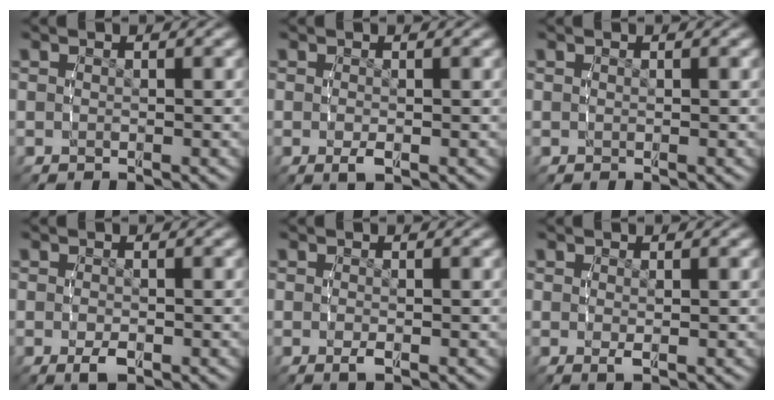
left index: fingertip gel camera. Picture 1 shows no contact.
{"total": 1.1, "force": [-0.4, 0.3, 1.1], "torque": [-0.025, -0.003, -0.006]}
{"total": 0.0}
{"total": 1.7, "force": [-0.7, 0.7, 1.4], "torque": [-0.027, -0.004, -0.013]}
{"total": 0.9, "force": [-0.3, 0.1, 0.9], "torque": [-0.022, -0.001, -0.005]}
{"total": 0.9, "force": [0.1, -0.1, 0.8], "torque": [-0.020, -0.006, 0.004]}